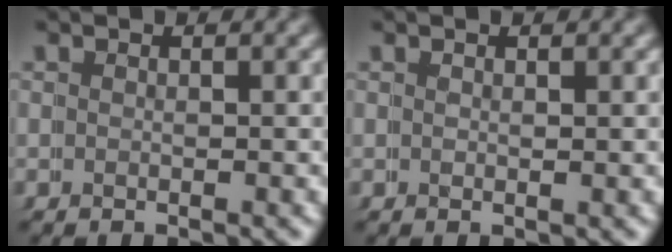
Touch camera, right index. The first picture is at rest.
{"total": 0.7, "force": [0.3, -0.1, -0.6], "torque": [0.009, -0.003, 0.008]}